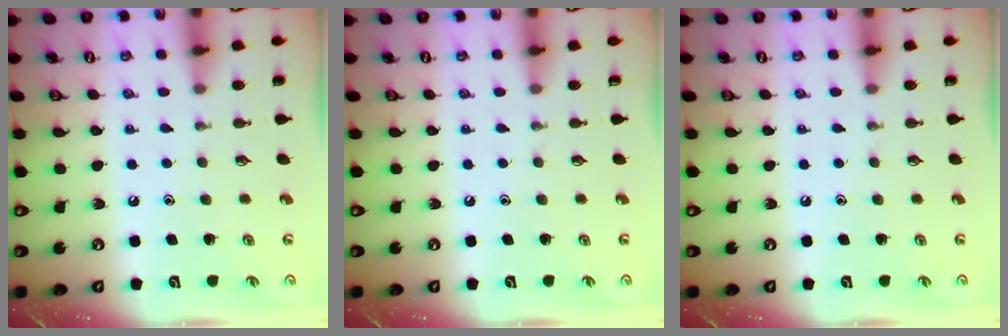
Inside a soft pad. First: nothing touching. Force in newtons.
{"total": 0.0}
{"total": 0.0}